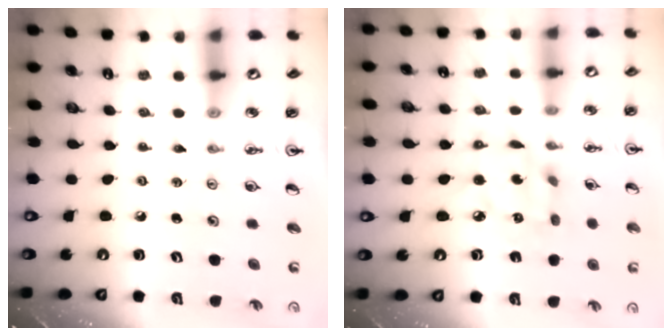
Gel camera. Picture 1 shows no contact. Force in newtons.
{"total": 11.1, "press": 11.1, "slide": 0.7}